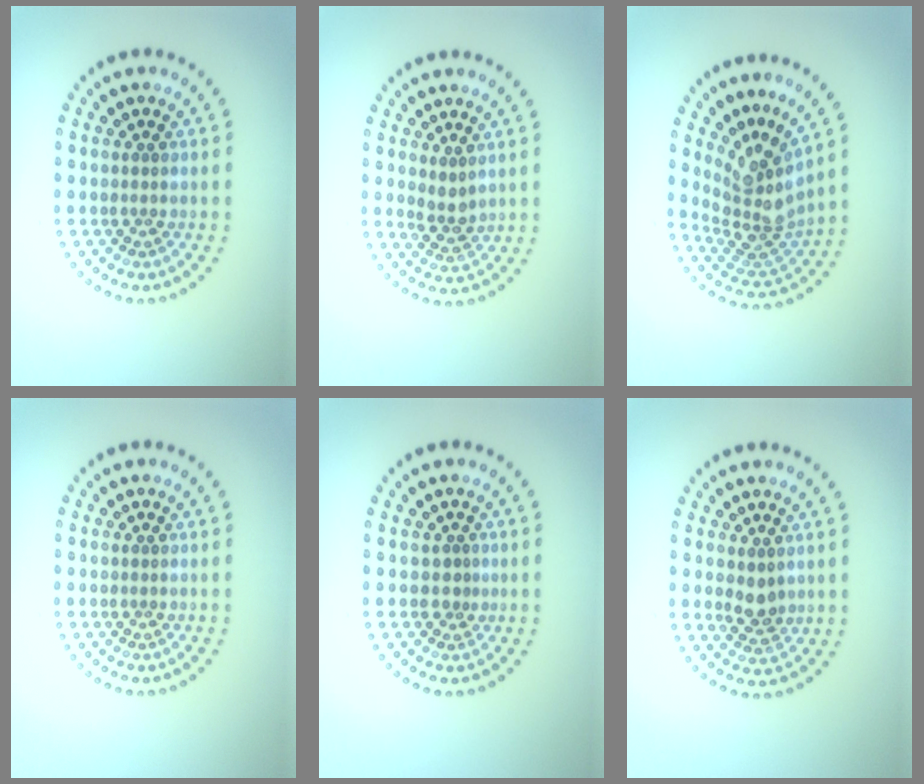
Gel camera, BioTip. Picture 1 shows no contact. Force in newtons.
{"total": 1.8, "press": 1.5, "slide": 1.0}
{"total": 4.7, "press": 3.2, "slide": 3.4}
{"total": 0.0}
{"total": 0.8, "press": 0.6, "slide": 0.6}
{"total": 2.0, "press": 2.0, "slide": 0.6}